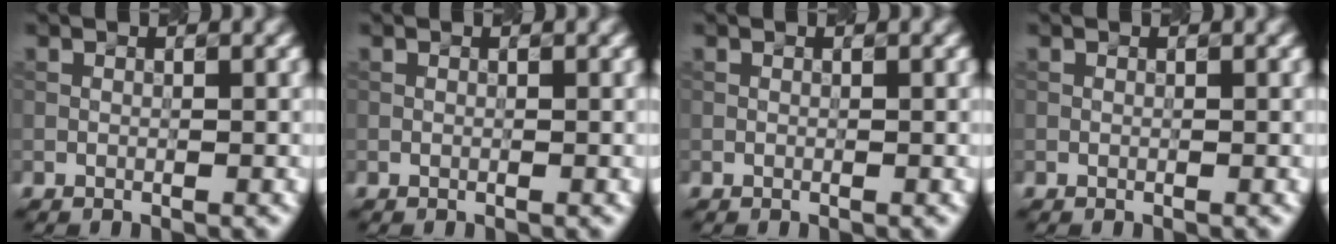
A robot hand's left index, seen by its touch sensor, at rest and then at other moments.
{"total": 0.0}
{"total": 0.0}
{"total": 0.0}